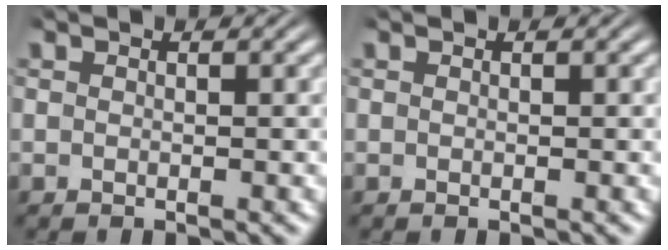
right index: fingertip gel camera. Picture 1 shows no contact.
{"total": 0.0}